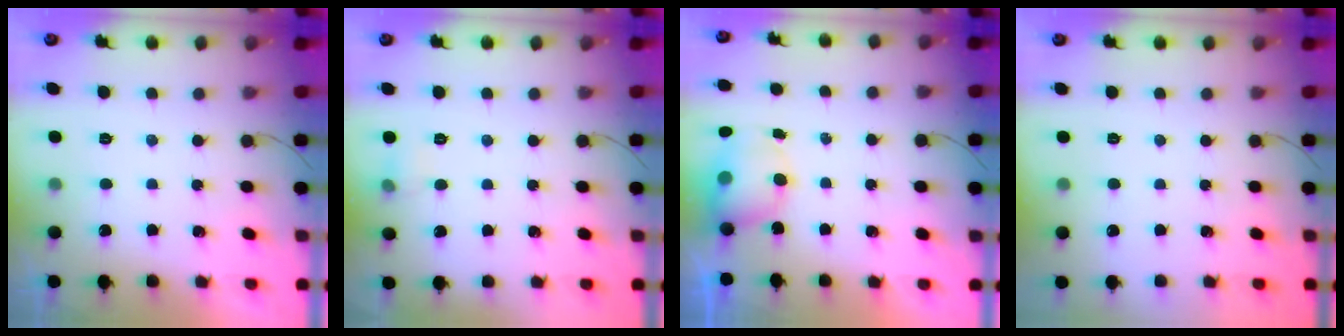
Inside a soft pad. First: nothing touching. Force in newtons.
{"total": 4.1, "press": 4.0, "slide": 1.2}
{"total": 5.8, "press": 5.7, "slide": 0.8}
{"total": 0.0}